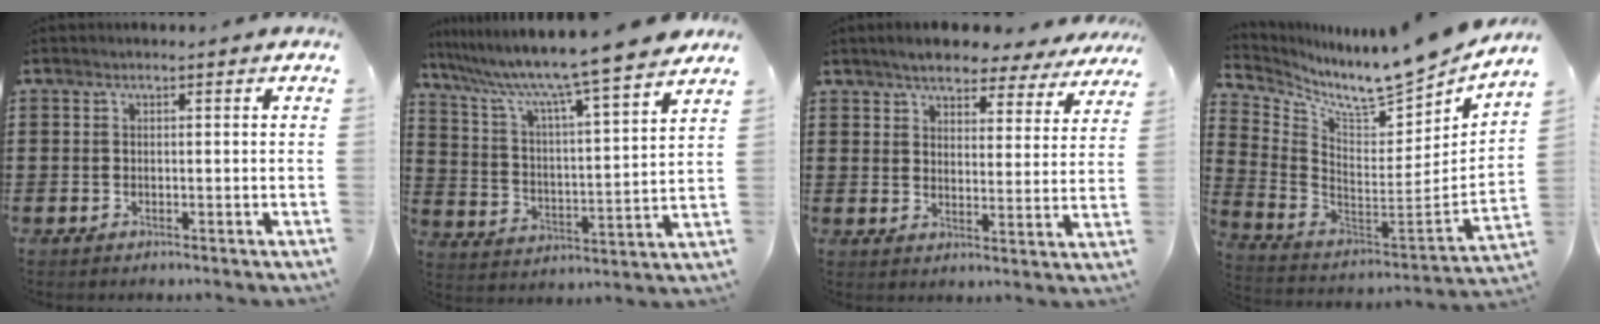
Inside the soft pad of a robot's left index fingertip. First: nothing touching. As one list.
[{"total": 9.2, "force": [8.0, -0.8, 4.5], "torque": [-0.121, -0.065, 0.126]}, {"total": 5.3, "force": [5.0, 0.8, 1.3], "torque": [-0.040, -0.025, 0.086]}, {"total": 8.3, "force": [7.8, -0.1, 3.0], "torque": [-0.072, -0.086, 0.121]}]